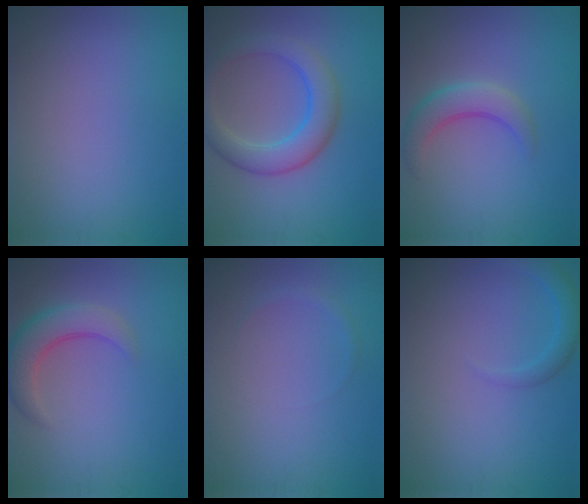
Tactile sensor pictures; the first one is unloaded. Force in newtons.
{"total": 4.9, "press": 4.9, "slide": 0.3}
{"total": 3.4, "press": 3.4, "slide": 0.2}
{"total": 4.2, "press": 4.2, "slide": 0.4}
{"total": 0.7, "press": 0.7, "slide": 0.1}
{"total": 1.8, "press": 1.8, "slide": 0.2}